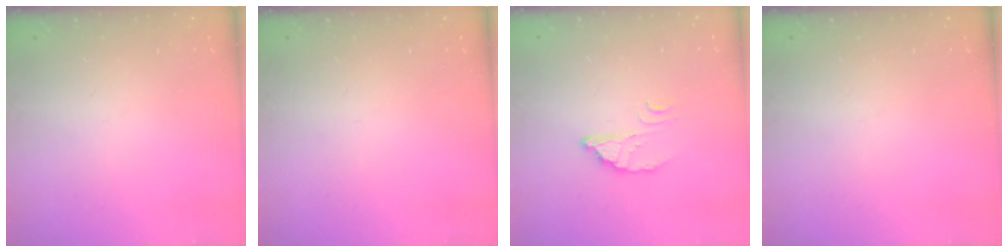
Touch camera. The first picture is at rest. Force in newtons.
{"total": 0.0}
{"total": 3.2, "press": 3.2, "slide": 0.2}
{"total": 0.0}